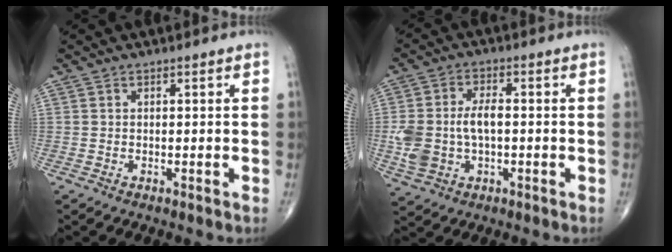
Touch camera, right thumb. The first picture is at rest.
{"total": 9.5, "force": [-0.7, 5.8, 7.5], "torque": [-0.157, 0.017, -0.007]}